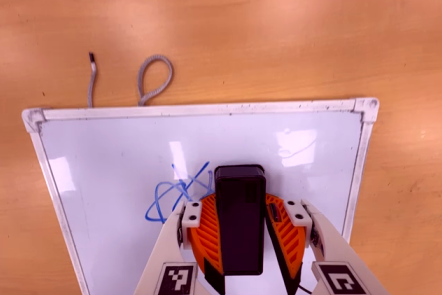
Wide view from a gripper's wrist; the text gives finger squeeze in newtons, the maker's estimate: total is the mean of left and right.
{"total": 12.6, "left": 14.7, "right": 10.5}